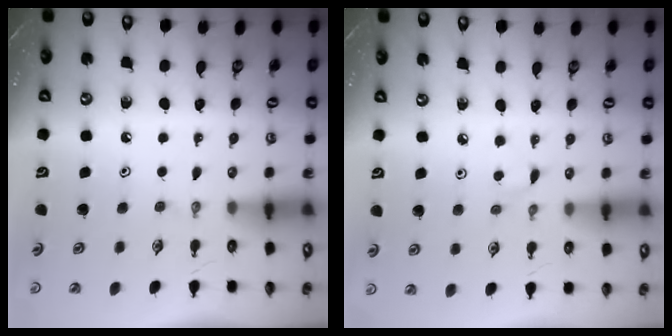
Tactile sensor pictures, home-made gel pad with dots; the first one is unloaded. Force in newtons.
{"total": 2.9, "press": 2.9, "slide": 0.3}